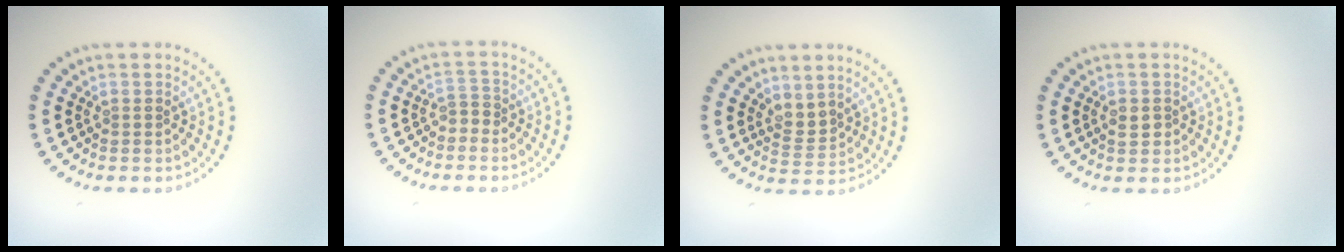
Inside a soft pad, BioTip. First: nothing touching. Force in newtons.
{"total": 1.2, "press": 0.9, "slide": 0.8}
{"total": 1.9, "press": 1.4, "slide": 1.3}
{"total": 1.3, "press": 1.2, "slide": 0.3}